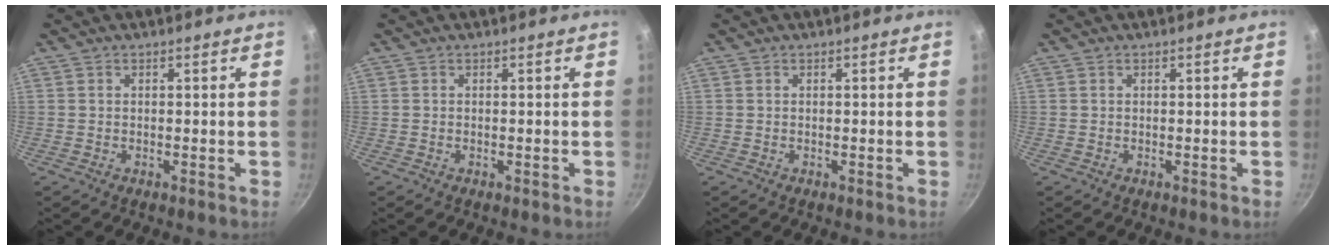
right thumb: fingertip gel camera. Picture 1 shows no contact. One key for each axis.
{"total": 0.0}
{"total": 0.0}
{"total": 0.0}